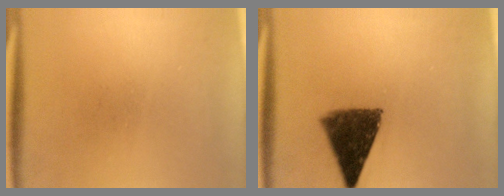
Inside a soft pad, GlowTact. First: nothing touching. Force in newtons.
{"total": 10.5}